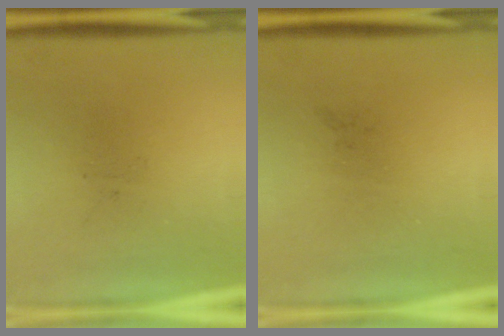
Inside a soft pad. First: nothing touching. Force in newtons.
{"total": 0.0}